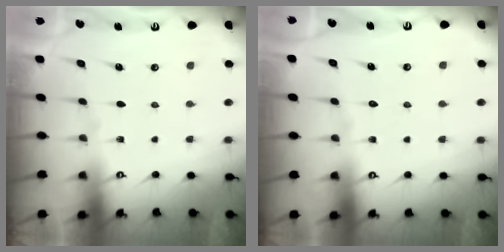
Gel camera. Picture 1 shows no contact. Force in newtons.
{"total": 1.7, "press": 1.7, "slide": 0.2}